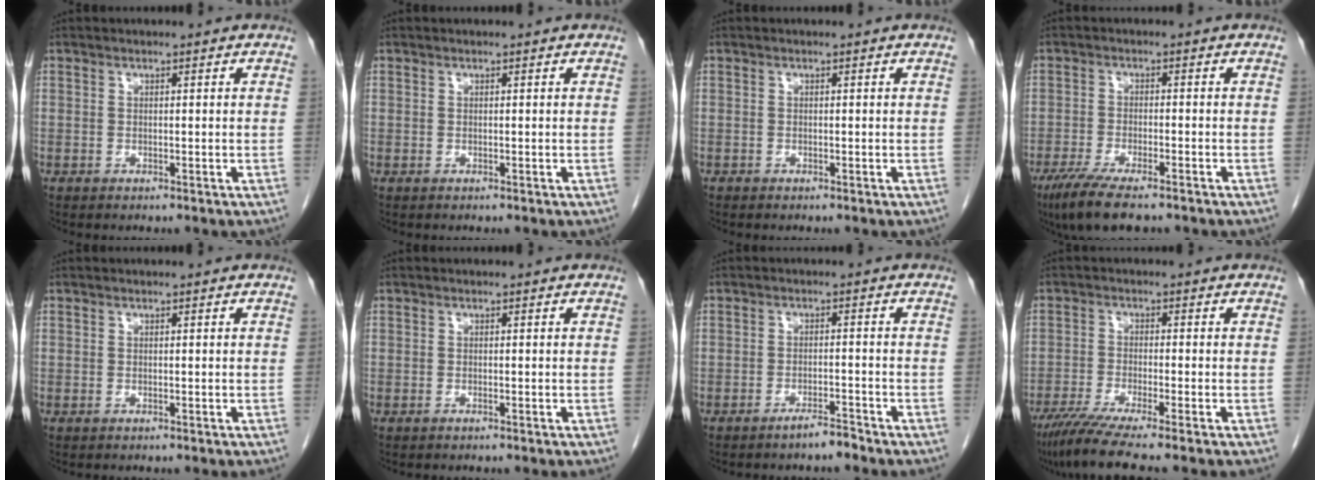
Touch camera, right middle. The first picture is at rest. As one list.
[{"total": 0.0}, {"total": 0.0}, {"total": 9.1, "force": [-6.8, 1.7, 5.8], "torque": [-0.104, -0.023, -0.108]}, {"total": 0.0}, {"total": 0.0}, {"total": 2.5, "force": [-2.2, -0.1, 1.1], "torque": [-0.024, -0.005, -0.037]}, {"total": 7.9, "force": [-6.2, -1.1, 4.7], "torque": [-0.081, -0.028, -0.106]}]